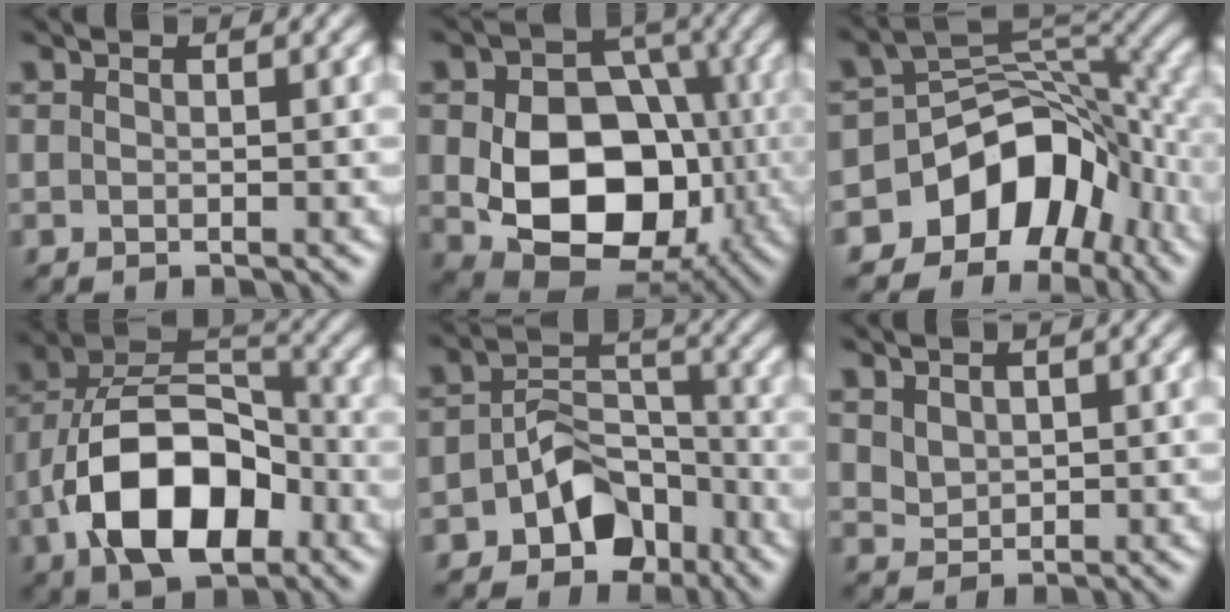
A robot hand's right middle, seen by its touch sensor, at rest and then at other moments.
{"total": 12.2, "force": [-1.6, 8.6, 8.5], "torque": [-0.134, -0.015, -0.027]}
{"total": 10.0, "force": [-5.3, 6.7, 5.1], "torque": [-0.064, 0.005, -0.105]}
{"total": 11.7, "force": [-4.2, 6.7, 8.7], "torque": [-0.162, 0.006, -0.082]}
{"total": 6.0, "force": [-3.1, 4.1, 3.1], "torque": [-0.039, -0.001, -0.056]}
{"total": 1.8, "force": [1.0, 1.2, 0.8], "torque": [-0.018, -0.004, 0.024]}